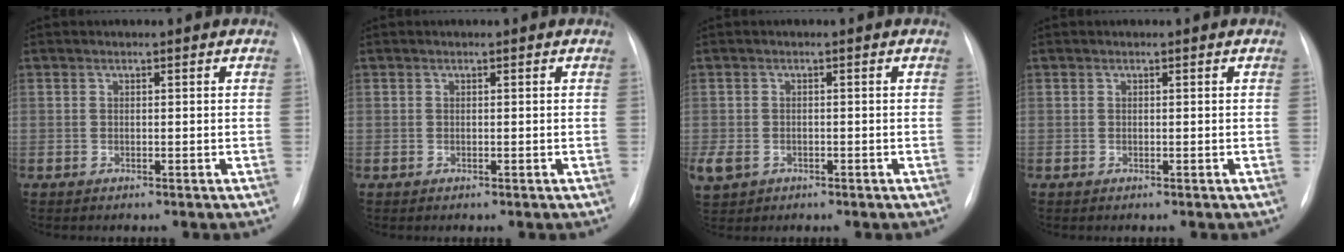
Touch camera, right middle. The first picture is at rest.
{"total": 0.0}
{"total": 4.5, "force": [-2.0, 3.5, 2.1], "torque": [-0.050, -0.002, -0.028]}
{"total": 0.0}